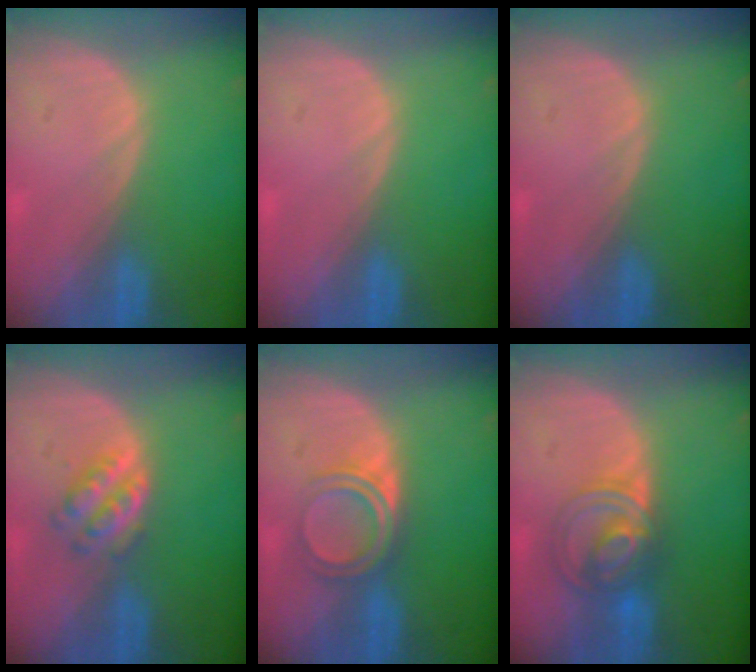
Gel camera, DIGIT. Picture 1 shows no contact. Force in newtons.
{"total": 0.6, "press": 0.1, "slide": 0.6}
{"total": 0.0}
{"total": 4.1, "press": 4.0, "slide": 0.9}
{"total": 4.9, "press": 4.3, "slide": 2.4}
{"total": 6.4, "press": 6.3, "slide": 1.6}